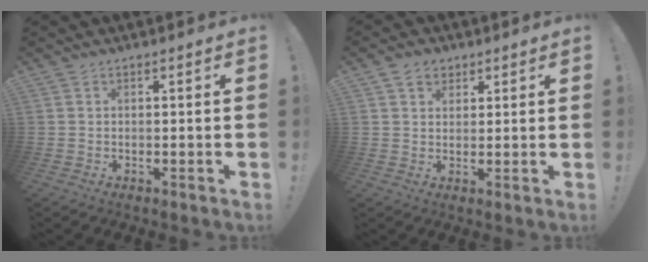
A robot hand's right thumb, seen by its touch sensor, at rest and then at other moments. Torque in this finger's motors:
{"motor_torque": [0.25, 0.51, 0.25, -0.21, 0.00]}